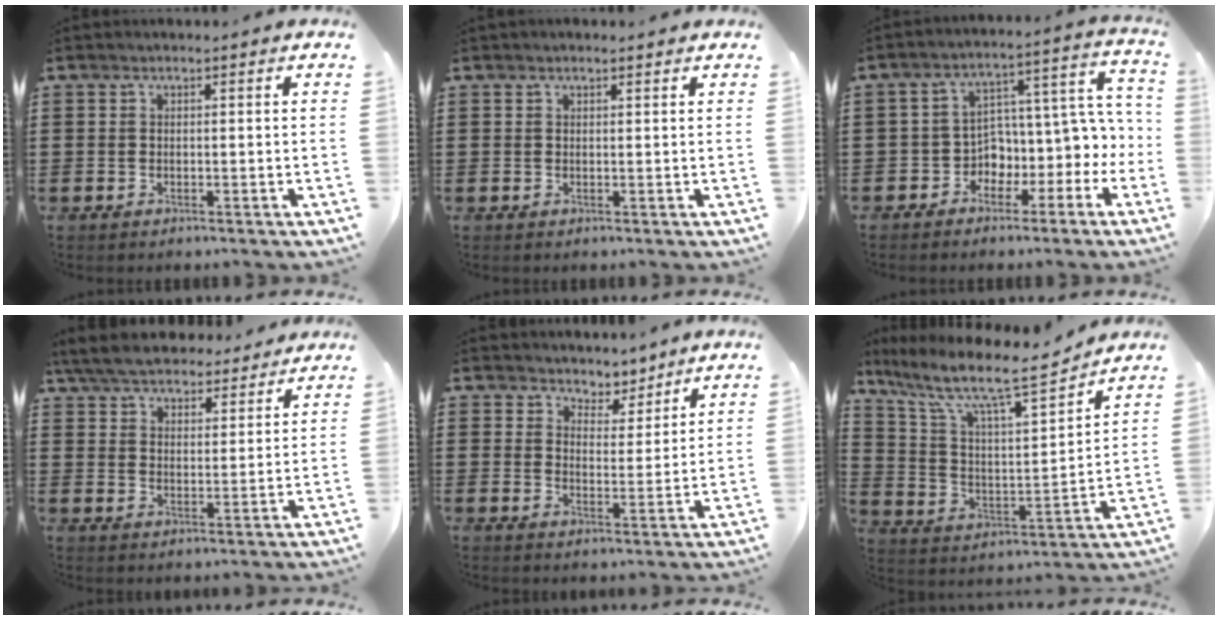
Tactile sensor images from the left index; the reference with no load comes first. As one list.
[{"total": 0.7, "force": [0.5, 0.4, 0.2], "torque": [-0.005, 0.003, 0.010]}, {"total": 3.7, "force": [-0.5, 3.4, 1.2], "torque": [-0.051, -0.034, -0.016]}, {"total": 6.2, "force": [5.8, 1.3, 1.6], "torque": [-0.057, -0.022, 0.105]}, {"total": 4.0, "force": [3.8, 1.4, -0.3], "torque": [-0.016, -0.012, 0.068]}, {"total": 10.4, "force": [7.9, 2.0, 6.4], "torque": [-0.156, -0.048, 0.130]}]